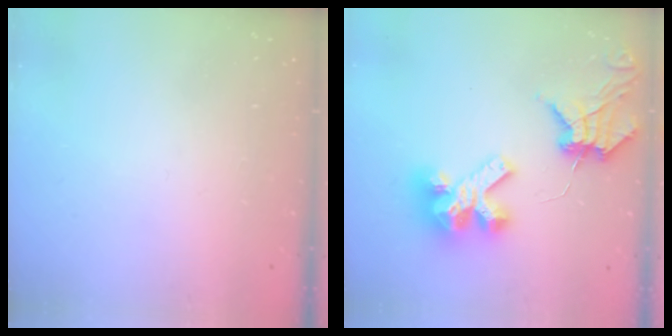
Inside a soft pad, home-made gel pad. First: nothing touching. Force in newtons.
{"total": 11.8, "press": 11.7, "slide": 1.3}